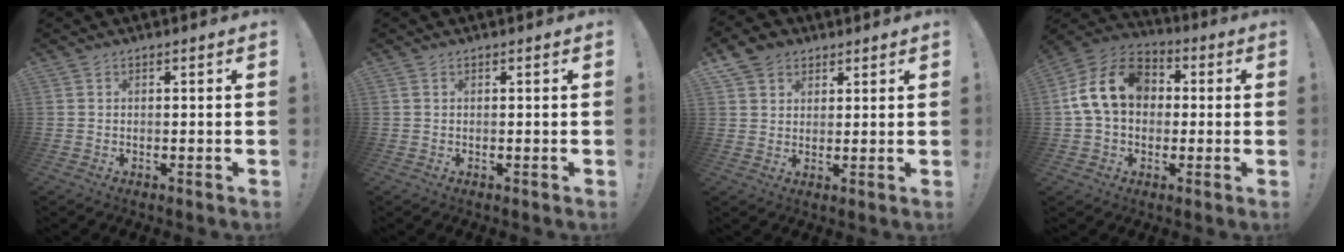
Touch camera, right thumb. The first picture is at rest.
{"total": 0.0}
{"total": 6.3, "force": [3.9, 4.8, 1.4], "torque": [-0.019, -0.018, 0.076]}
{"total": 16.7, "force": [2.7, 12.4, 10.8], "torque": [-0.193, 0.019, 0.054]}